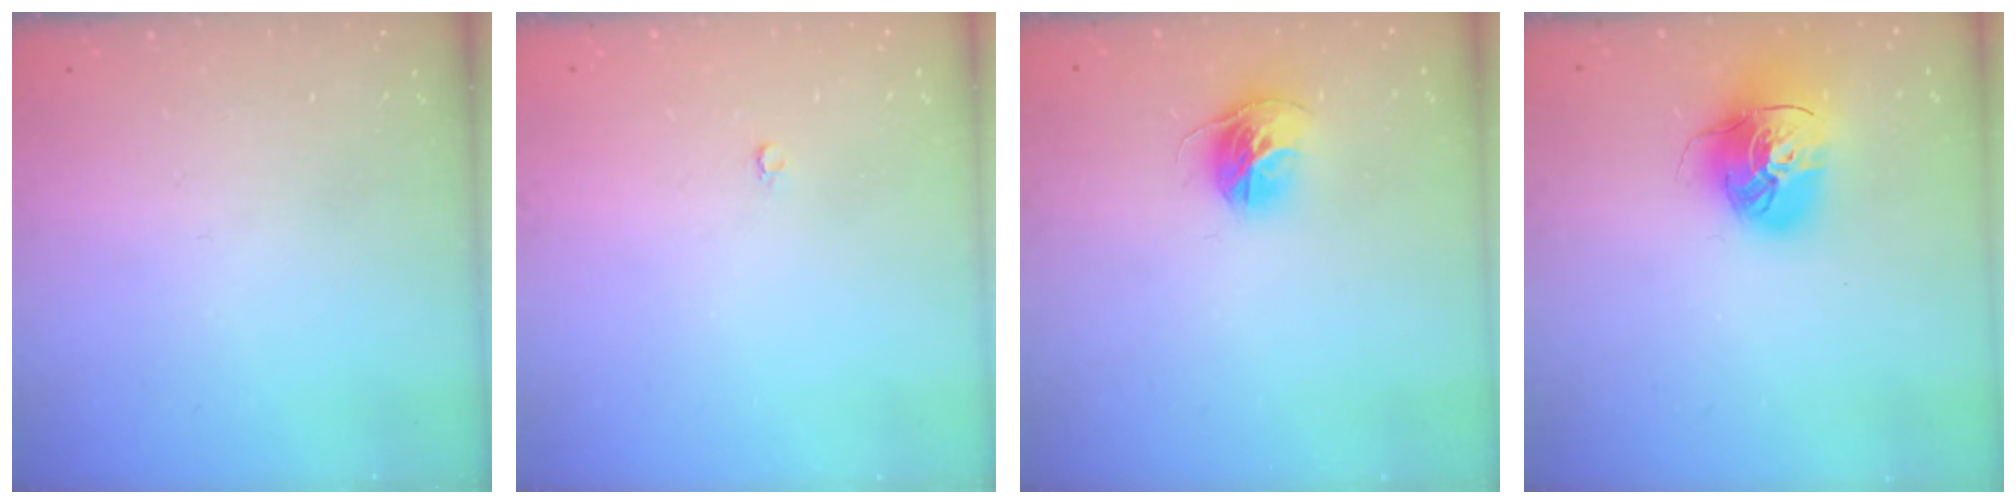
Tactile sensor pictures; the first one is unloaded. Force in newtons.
{"total": 2.0, "press": 2.0, "slide": 0.4}
{"total": 11.2, "press": 11.2, "slide": 1.1}
{"total": 16.2, "press": 16.1, "slide": 2.0}